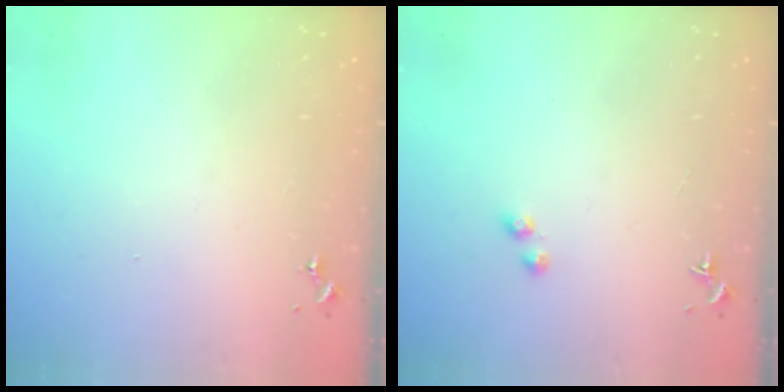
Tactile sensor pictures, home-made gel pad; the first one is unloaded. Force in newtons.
{"total": 2.7, "press": 2.6, "slide": 0.9}